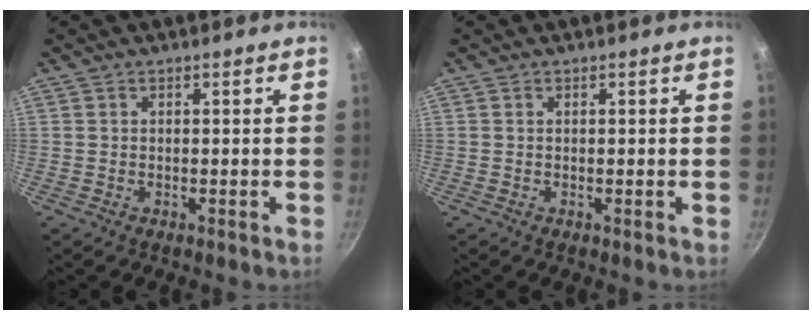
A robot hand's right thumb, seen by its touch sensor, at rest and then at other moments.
{"total": 0.0}